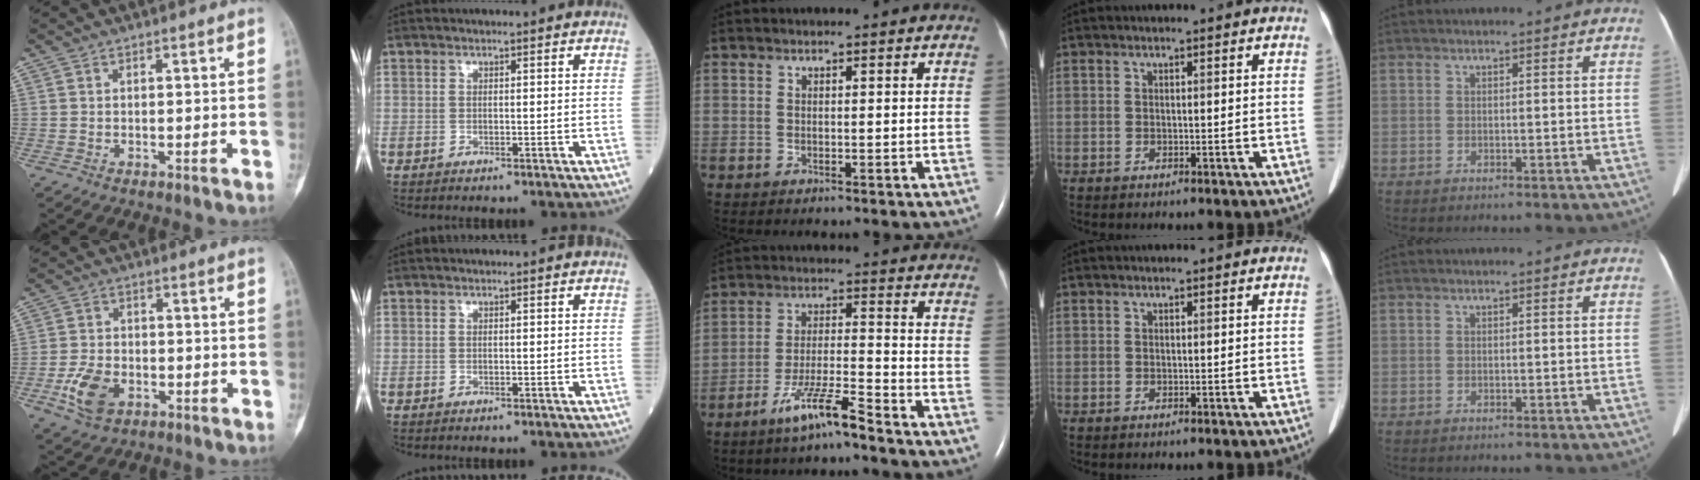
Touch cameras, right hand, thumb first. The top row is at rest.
{"thumb": {"total": 7.7, "force": [-3.0, 5.0, 5.1], "torque": [-0.097, 0.009, -0.053]}, "middle": {"total": 7.7, "force": [-5.8, -0.2, 5.1], "torque": [-0.100, -0.017, -0.114]}}